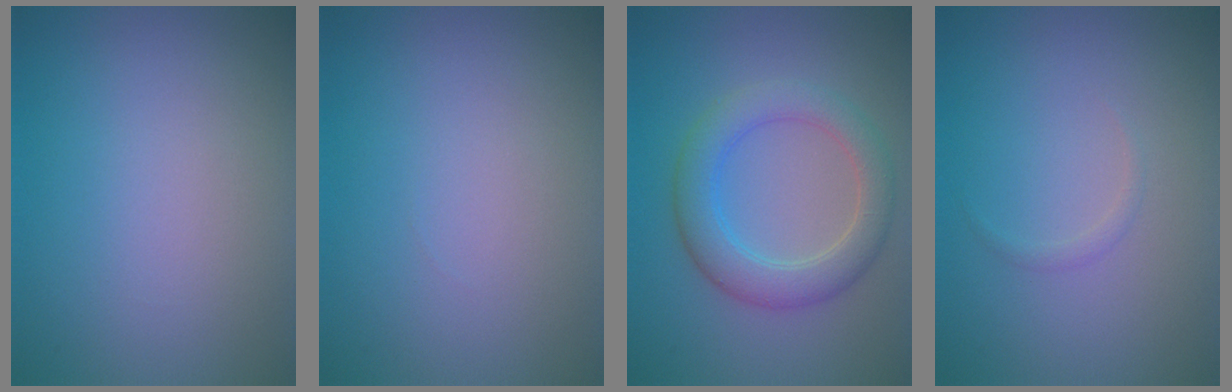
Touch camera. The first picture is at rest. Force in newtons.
{"total": 0.0}
{"total": 4.5, "press": 4.5, "slide": 0.3}
{"total": 0.5, "press": 0.5, "slide": 0.0}